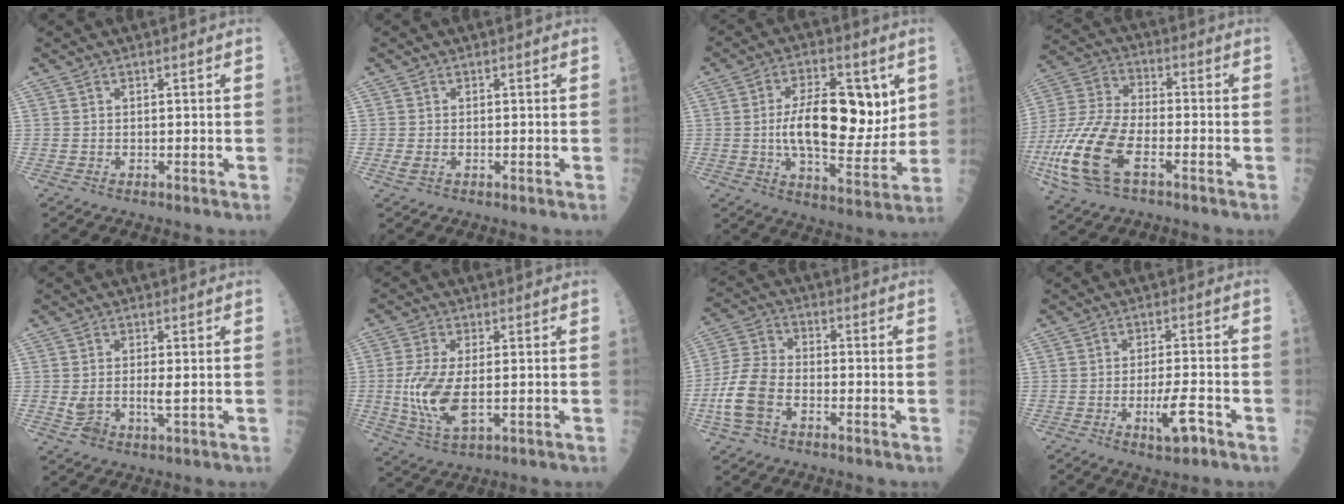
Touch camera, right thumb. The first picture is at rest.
{"total": 1.3, "force": [-0.3, 0.8, 1.0], "torque": [-0.027, -0.003, -0.007]}
{"total": 17.0, "force": [2.6, 8.2, 14.7], "torque": [-0.201, -0.012, 0.045]}
{"total": 17.8, "force": [-6.5, 8.4, 14.3], "torque": [-0.322, 0.014, -0.125]}
{"total": 4.5, "force": [-0.2, 2.0, 4.1], "torque": [-0.075, -0.006, 0.002]}
{"total": 10.5, "force": [-0.9, 4.6, 9.4], "torque": [-0.212, -0.014, -0.011]}
{"total": 10.2, "force": [-3.6, 6.0, 7.4], "torque": [-0.162, 0.024, -0.078]}
{"total": 6.2, "force": [-2.8, 1.5, 5.3], "torque": [-0.089, 0.012, -0.042]}